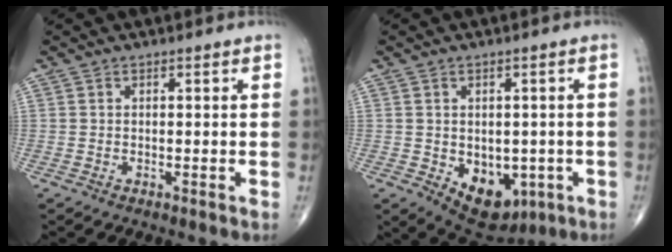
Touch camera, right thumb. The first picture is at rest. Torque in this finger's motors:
{"motor_torque": [-0.17, 0.53, 0.34, 0.32, 0.19]}